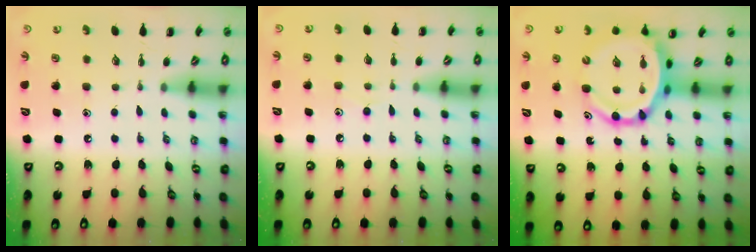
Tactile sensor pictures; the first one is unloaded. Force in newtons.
{"total": 5.0, "press": 4.6, "slide": 1.8}
{"total": 11.6, "press": 11.1, "slide": 3.5}